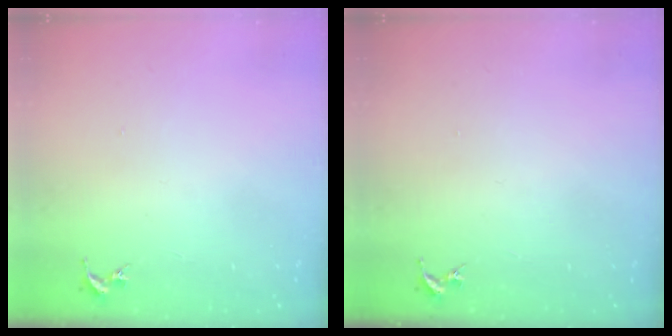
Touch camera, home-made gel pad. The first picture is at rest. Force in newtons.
{"total": 0.0}